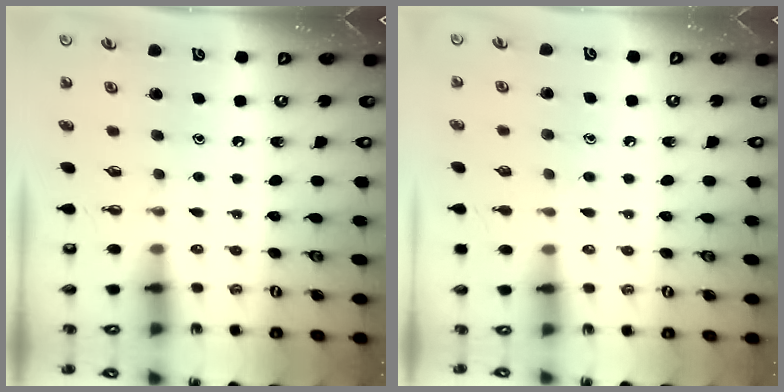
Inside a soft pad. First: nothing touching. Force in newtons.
{"total": 7.7, "press": 7.7, "slide": 0.7}